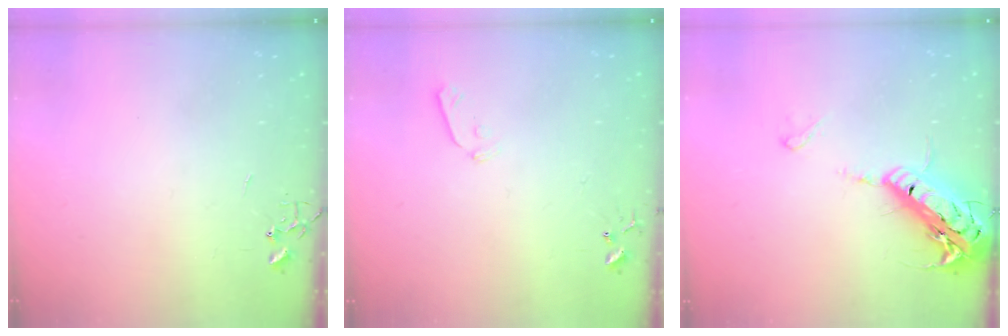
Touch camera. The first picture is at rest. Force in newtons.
{"total": 5.4, "press": 5.4, "slide": 0.8}
{"total": 20.3, "press": 19.9, "slide": 3.9}